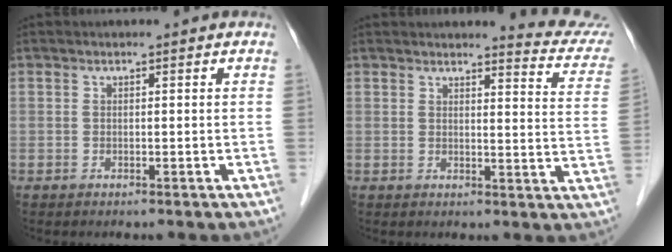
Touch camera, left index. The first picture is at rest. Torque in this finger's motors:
{"motor_torque": [0.07, -0.33, 0.29, 0.04]}